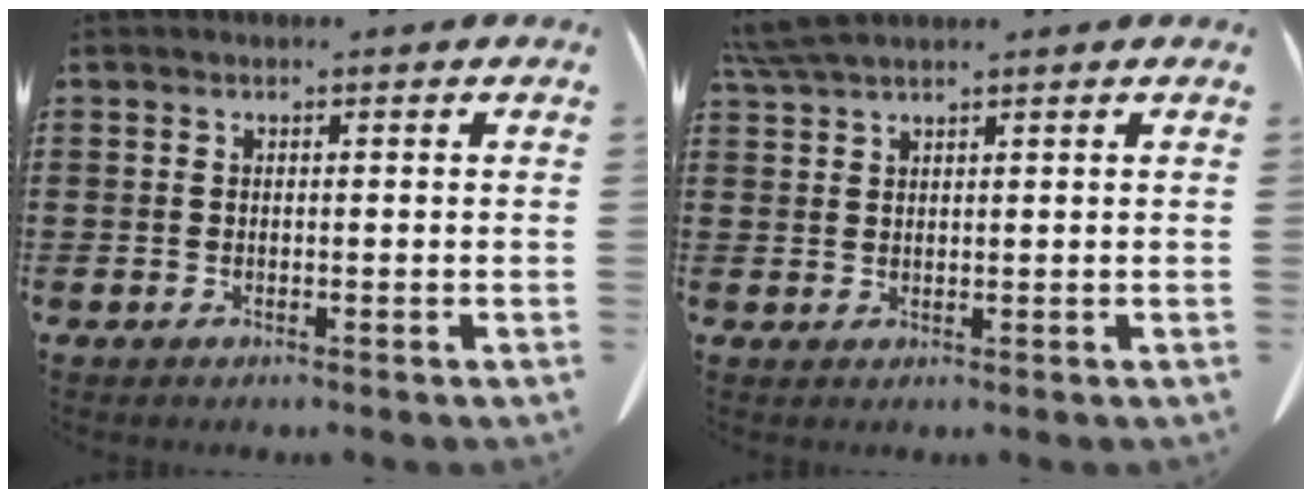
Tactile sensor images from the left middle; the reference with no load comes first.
{"total": 3.9, "force": [3.2, 0.3, 2.1], "torque": [-0.051, -0.001, 0.062]}